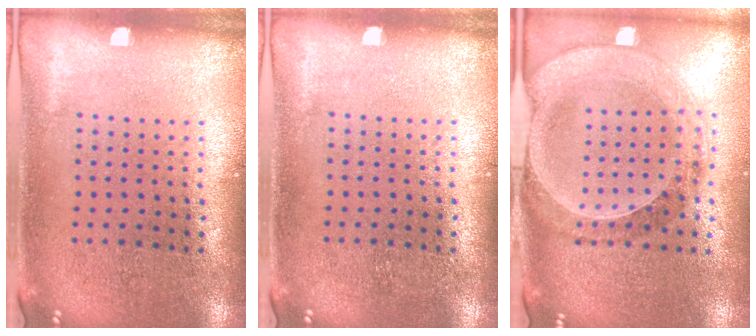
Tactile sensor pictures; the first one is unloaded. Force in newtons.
{"total": 0.0}
{"total": 1.5, "press": 1.5, "slide": 0.3}